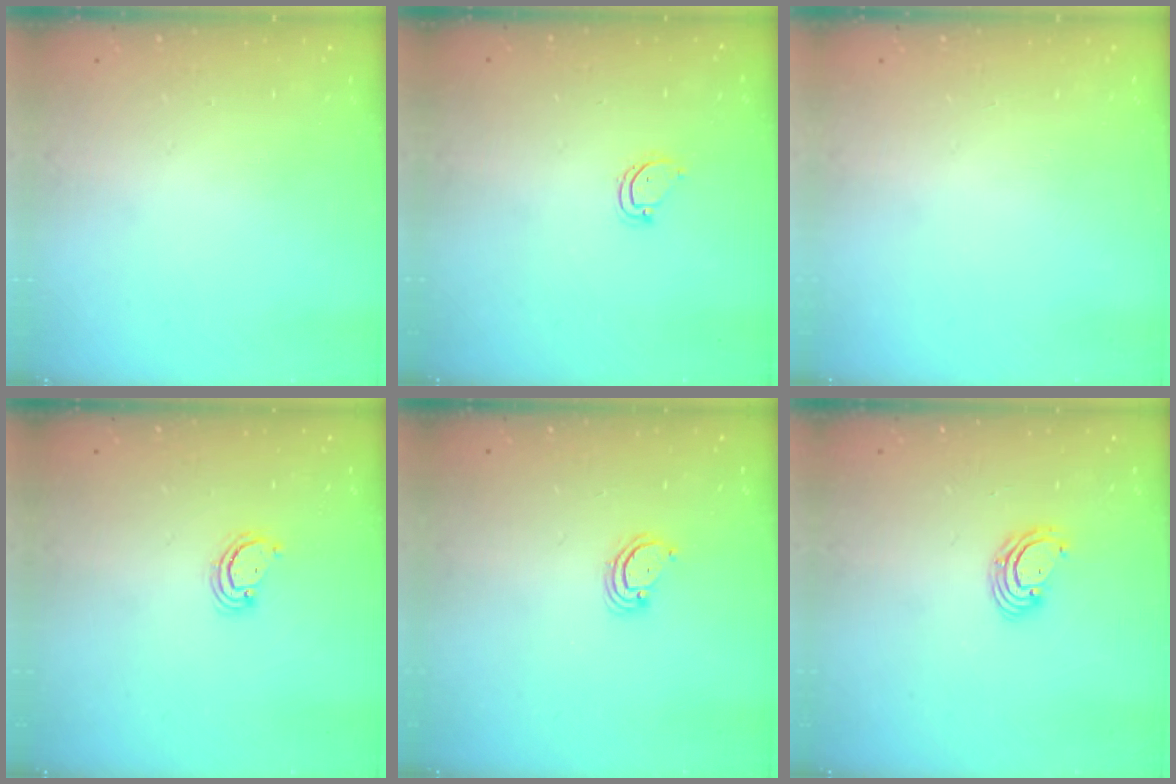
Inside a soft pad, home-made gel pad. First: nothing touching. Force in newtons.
{"total": 3.9, "press": 3.9, "slide": 0.2}
{"total": 0.0}
{"total": 2.9, "press": 2.8, "slide": 0.3}
{"total": 3.0, "press": 3.0, "slide": 0.3}
{"total": 3.8, "press": 3.8, "slide": 0.2}